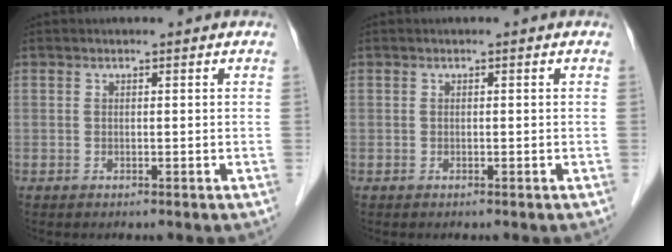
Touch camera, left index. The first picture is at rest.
{"total": 0.0}